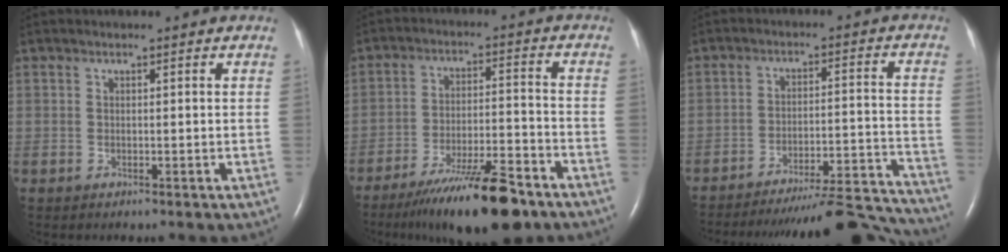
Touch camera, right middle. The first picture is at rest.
{"total": 14.4, "force": [-10.6, 2.2, 9.4], "torque": [-0.141, -0.016, -0.172]}
{"total": 20.9, "force": [-20.4, 0.8, 4.6], "torque": [-0.033, 0.005, -0.273]}